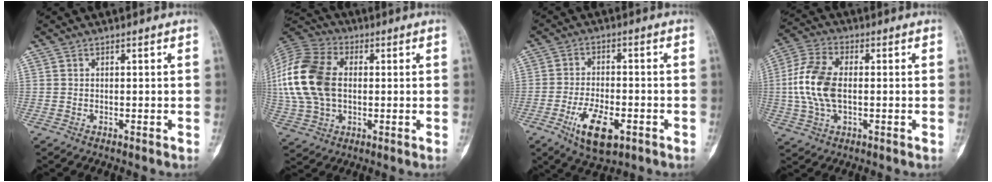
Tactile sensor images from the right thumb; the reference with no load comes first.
{"total": 19.7, "force": [1.3, 13.1, 14.6], "torque": [-0.326, 0.011, 0.025]}
{"total": 9.9, "force": [-4.3, 4.5, 7.7], "torque": [-0.134, 0.010, -0.068]}
{"total": 11.8, "force": [-0.2, 6.8, 9.7], "torque": [-0.210, 0.013, -0.006]}